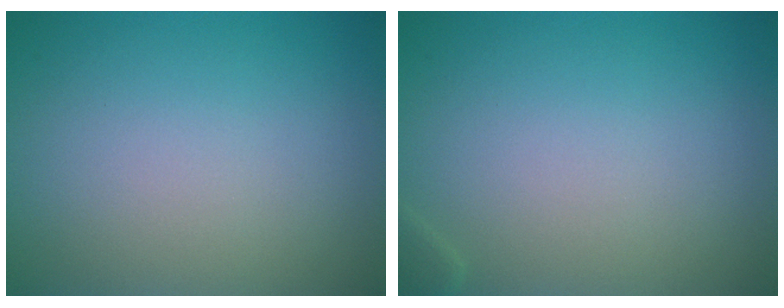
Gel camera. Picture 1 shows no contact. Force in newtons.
{"total": 0.6, "press": 0.6, "slide": 0.0}